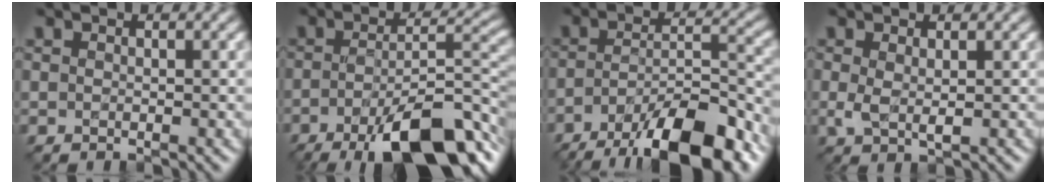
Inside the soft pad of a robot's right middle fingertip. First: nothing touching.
{"total": 12.0, "force": [-6.2, 3.5, 9.7], "torque": [-0.151, -0.005, -0.099]}
{"total": 11.5, "force": [-7.6, 3.3, 8.0], "torque": [-0.129, 0.007, -0.131]}
{"total": 1.9, "force": [0.3, 0.7, 1.8], "torque": [-0.040, -0.001, 0.006]}